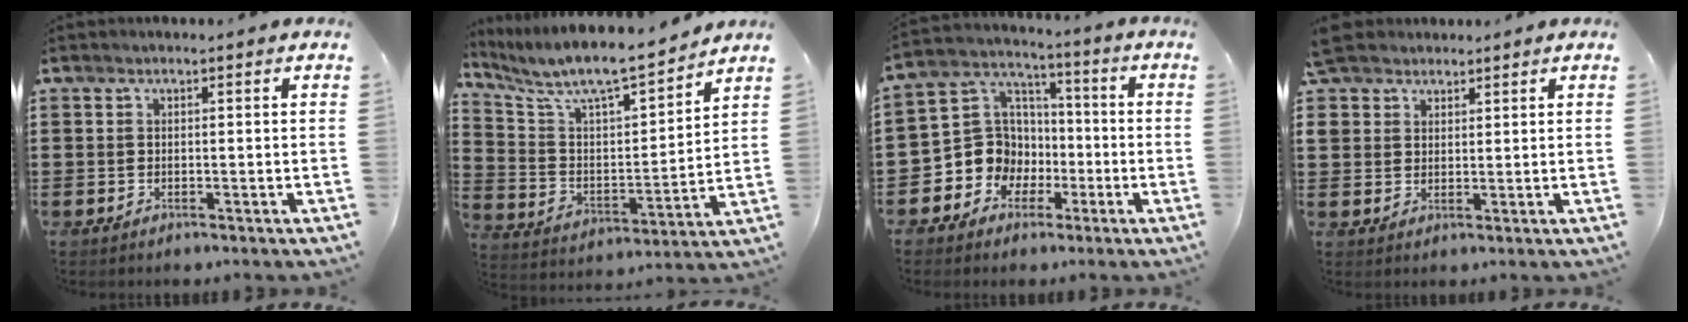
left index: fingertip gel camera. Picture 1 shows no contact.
{"total": 7.7, "force": [6.8, 1.1, 3.5], "torque": [-0.100, -0.050, 0.108]}
{"total": 9.9, "force": [-2.5, 9.1, 2.7], "torque": [-0.113, 0.000, -0.047]}
{"total": 4.4, "force": [3.5, 2.8, 0.3], "torque": [-0.025, 0.003, 0.066]}